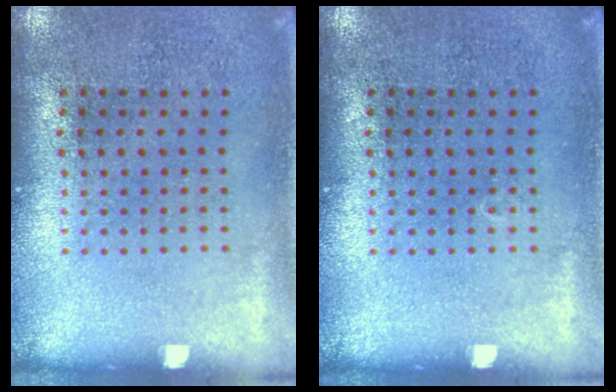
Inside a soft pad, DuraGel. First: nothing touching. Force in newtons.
{"total": 0.0}